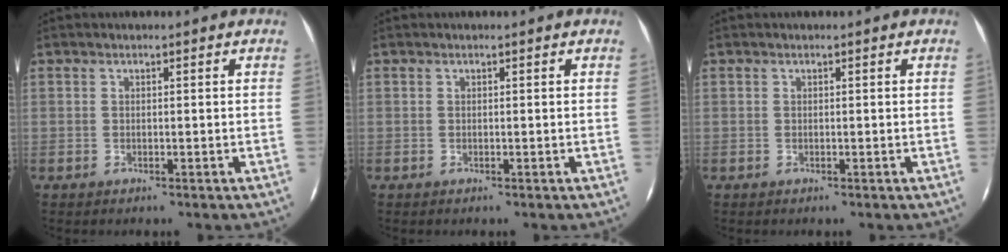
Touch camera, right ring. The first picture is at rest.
{"total": 0.0}
{"total": 0.0}